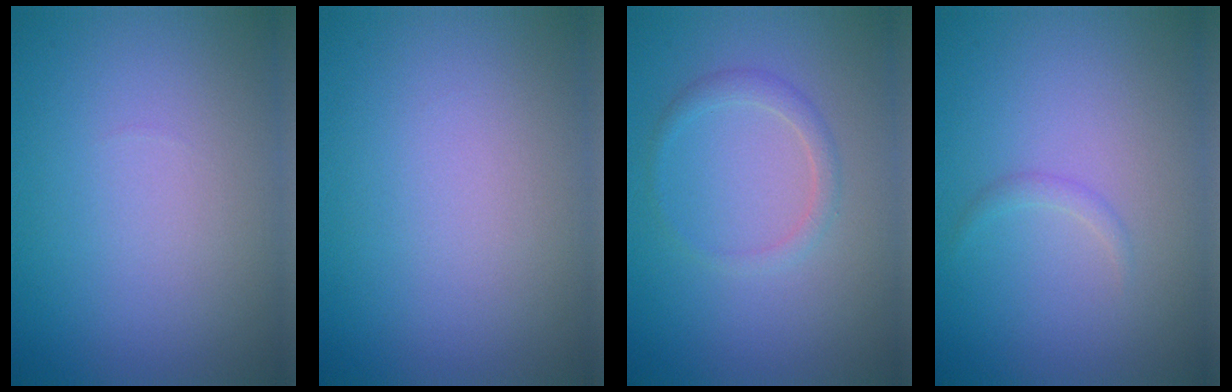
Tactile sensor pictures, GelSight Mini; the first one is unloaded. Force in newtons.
{"total": 0.0}
{"total": 1.5, "press": 1.5, "slide": 0.1}
{"total": 0.7, "press": 0.7, "slide": 0.0}